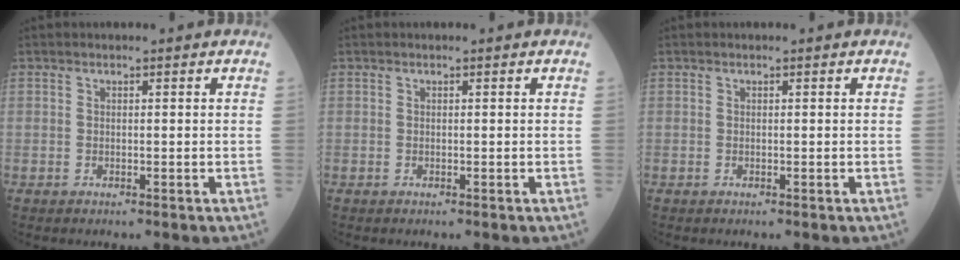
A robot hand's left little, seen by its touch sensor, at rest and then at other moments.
{"total": 0.0}
{"total": 0.0}